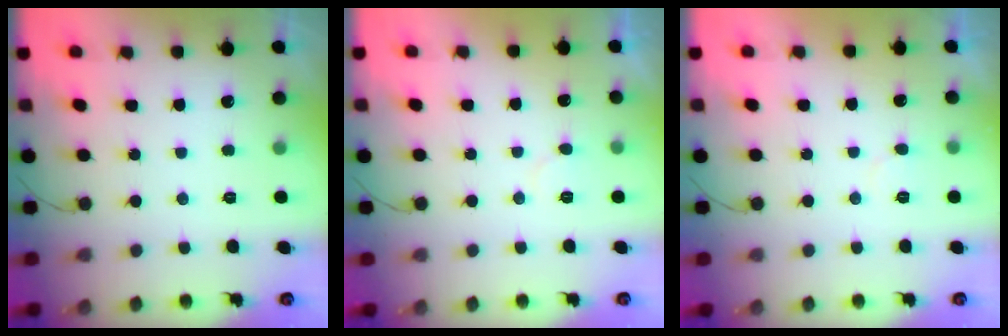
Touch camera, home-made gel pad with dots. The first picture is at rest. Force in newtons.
{"total": 3.6, "press": 3.5, "slide": 0.4}
{"total": 4.0, "press": 4.0, "slide": 0.4}